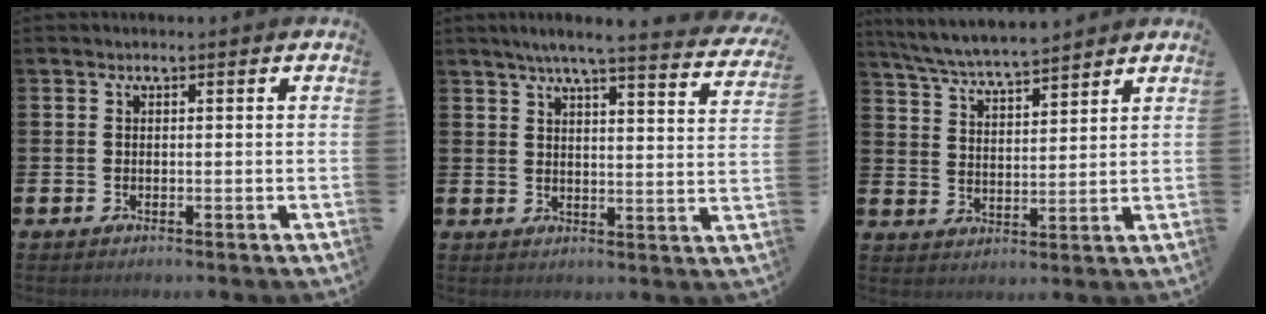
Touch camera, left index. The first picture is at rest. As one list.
[{"total": 5.6, "force": [5.1, -0.2, 2.4], "torque": [-0.052, -0.033, 0.083]}, {"total": 6.1, "force": [5.9, 0.3, 1.4], "torque": [-0.050, -0.032, 0.104]}]